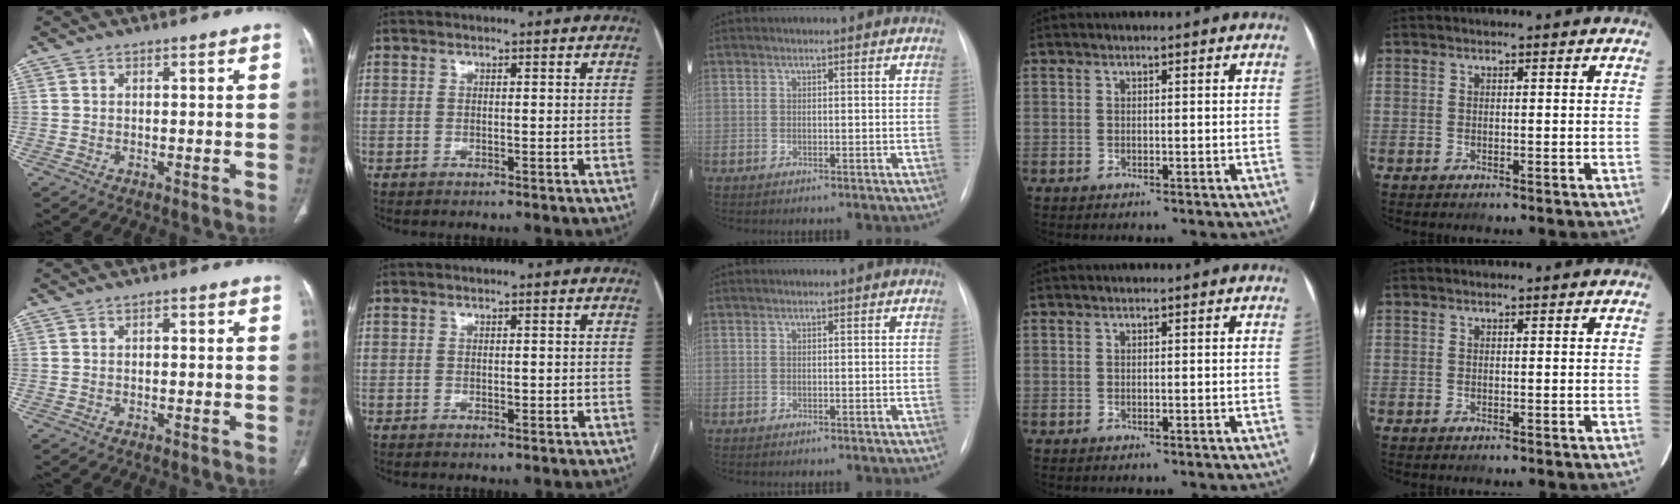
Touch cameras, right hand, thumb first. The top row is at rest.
{"thumb": {"total": 1.0, "force": [0.1, 0.6, 0.8], "torque": [-0.009, 0.002, 0.001]}, "index": {"total": 0.7, "force": [0.0, 0.4, 0.5], "torque": [-0.006, 0.000, 0.003]}}